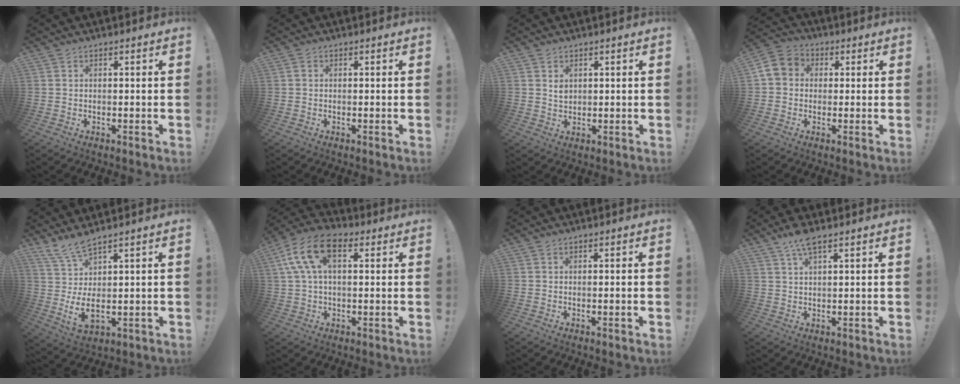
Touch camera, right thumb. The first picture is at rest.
{"total": 0.6, "force": [-0.1, 0.5, 0.2], "torque": [-0.004, 0.002, -0.001]}
{"total": 2.6, "force": [1.3, 2.1, 0.6], "torque": [0.007, -0.012, 0.020]}
{"total": 6.7, "force": [-0.3, 6.1, 2.9], "torque": [-0.044, 0.015, 0.000]}
{"total": 9.0, "force": [3.7, 2.6, 7.8], "torque": [-0.160, -0.037, 0.070]}
{"total": 13.6, "force": [4.2, 7.9, 10.2], "torque": [-0.206, 0.006, 0.080]}
{"total": 1.1, "force": [-0.2, -0.2, 1.1], "torque": [-0.017, -0.001, -0.005]}
{"total": 5.1, "force": [3.3, 1.0, 3.7], "torque": [-0.073, -0.010, 0.058]}